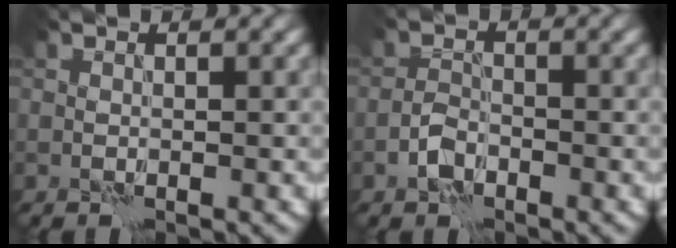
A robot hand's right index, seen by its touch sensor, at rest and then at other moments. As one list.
[{"total": 1.8, "force": [-1.2, 1.0, 0.8], "torque": [-0.013, 0.008, -0.026]}]